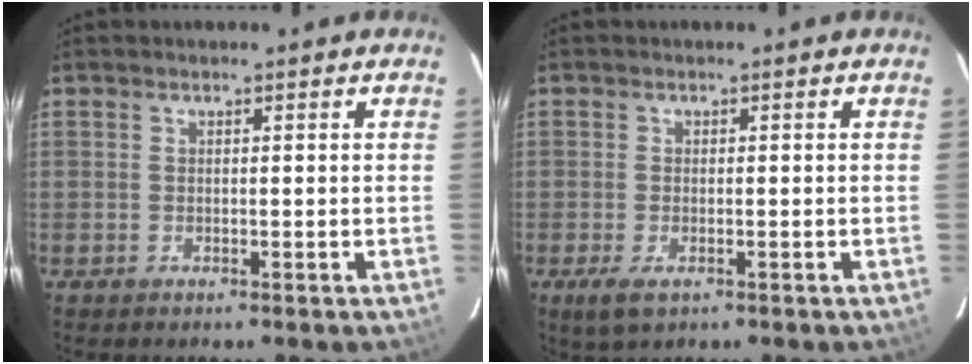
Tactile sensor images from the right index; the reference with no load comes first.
{"total": 3.6, "force": [-1.7, 1.9, 2.6], "torque": [-0.053, -0.012, -0.027]}